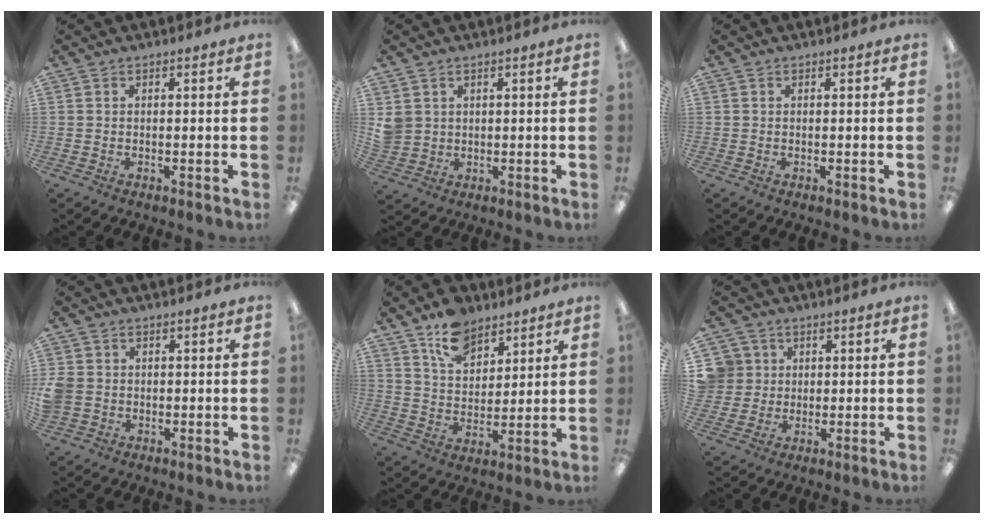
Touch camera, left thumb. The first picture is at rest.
{"total": 3.6, "force": [1.5, 3.2, 0.6], "torque": [-0.021, 0.004, 0.030]}
{"total": 0.0}
{"total": 3.9, "force": [-0.2, 3.6, 1.5], "torque": [-0.042, 0.004, -0.005]}
{"total": 10.7, "force": [7.6, 6.2, 4.1], "torque": [-0.068, -0.038, 0.141]}
{"total": 6.4, "force": [1.9, 6.1, 0.2], "torque": [-0.014, 0.005, 0.040]}